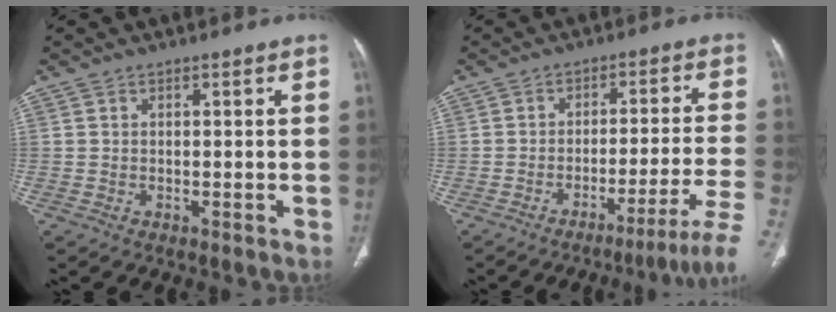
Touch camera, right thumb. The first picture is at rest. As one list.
[{"total": 11.9, "force": [-7.2, -0.9, 9.5], "torque": [-0.144, 0.041, -0.100]}]